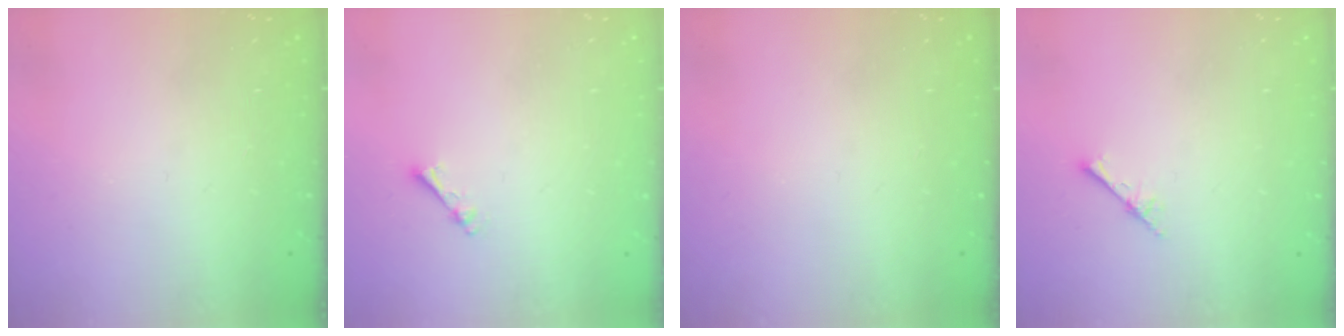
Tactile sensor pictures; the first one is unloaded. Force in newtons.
{"total": 2.5, "press": 2.5, "slide": 0.4}
{"total": 0.0}
{"total": 2.6, "press": 2.6, "slide": 0.3}